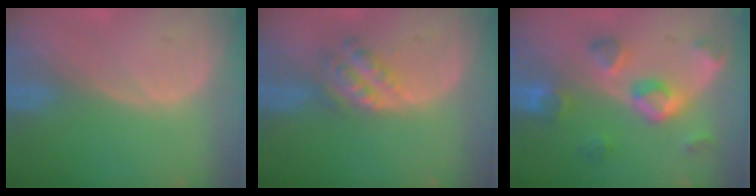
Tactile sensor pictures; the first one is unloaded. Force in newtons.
{"total": 5.4, "press": 5.0, "slide": 2.2}
{"total": 7.4, "press": 7.4, "slide": 0.4}